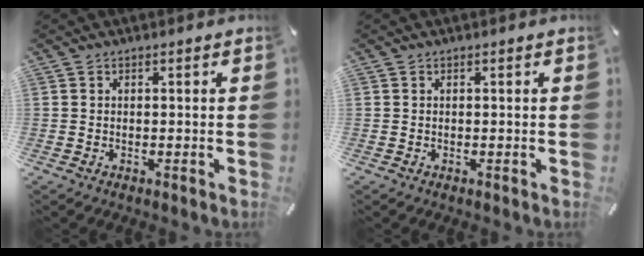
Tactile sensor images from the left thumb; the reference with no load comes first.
{"total": 0.0}